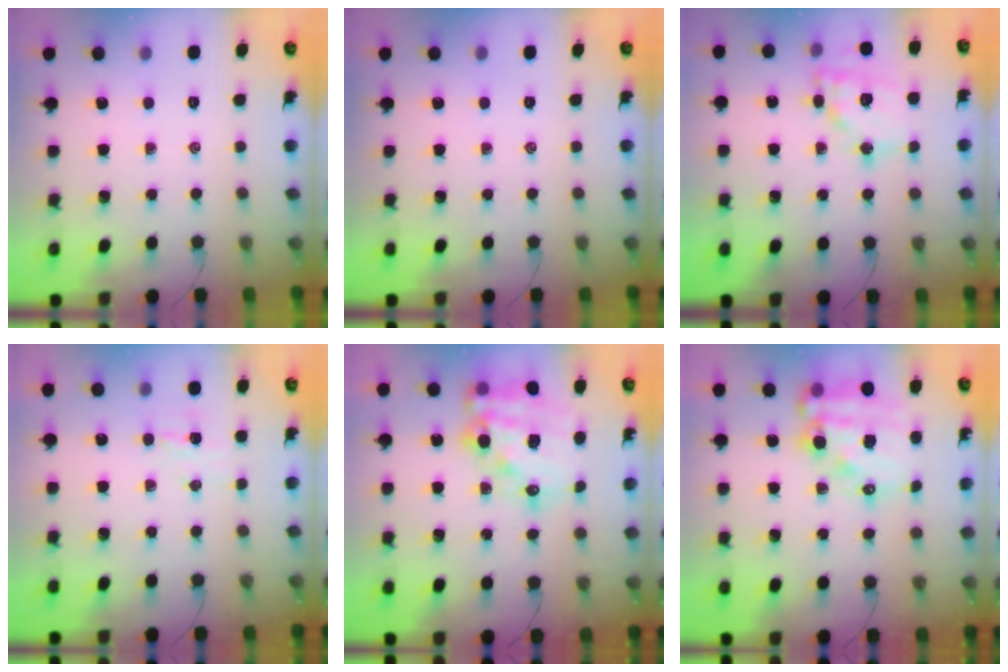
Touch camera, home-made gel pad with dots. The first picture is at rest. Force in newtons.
{"total": 0.0}
{"total": 14.0, "press": 13.9, "slide": 1.7}
{"total": 3.5, "press": 3.3, "slide": 1.1}
{"total": 19.2, "press": 18.7, "slide": 4.1}
{"total": 15.7, "press": 15.3, "slide": 3.6}